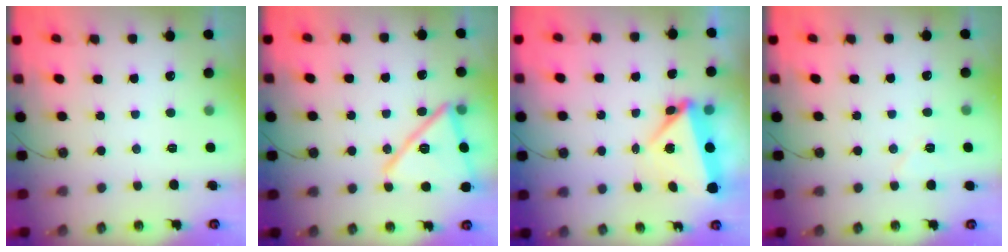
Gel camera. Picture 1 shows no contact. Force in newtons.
{"total": 19.3, "press": 19.3, "slide": 0.8}
{"total": 8.6, "press": 5.2, "slide": 6.8}
{"total": 5.4, "press": 5.0, "slide": 1.8}